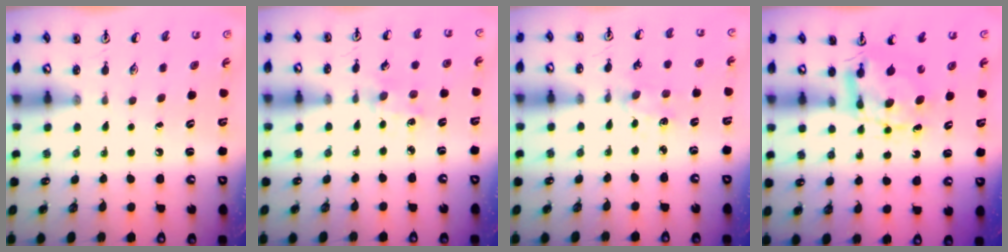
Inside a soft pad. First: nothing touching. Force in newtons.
{"total": 2.8, "press": 2.8, "slide": 0.4}
{"total": 2.3, "press": 2.3, "slide": 0.3}
{"total": 7.2, "press": 7.2, "slide": 0.6}